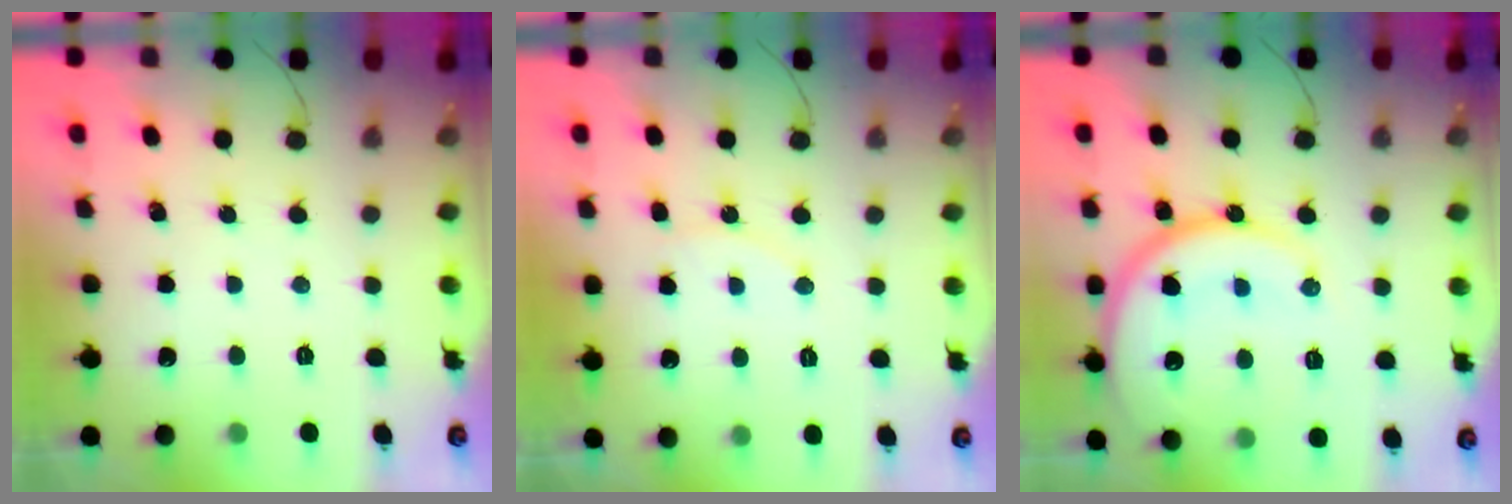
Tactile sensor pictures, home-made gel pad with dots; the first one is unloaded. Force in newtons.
{"total": 5.9, "press": 5.9, "slide": 0.4}
{"total": 18.2, "press": 18.1, "slide": 1.9}